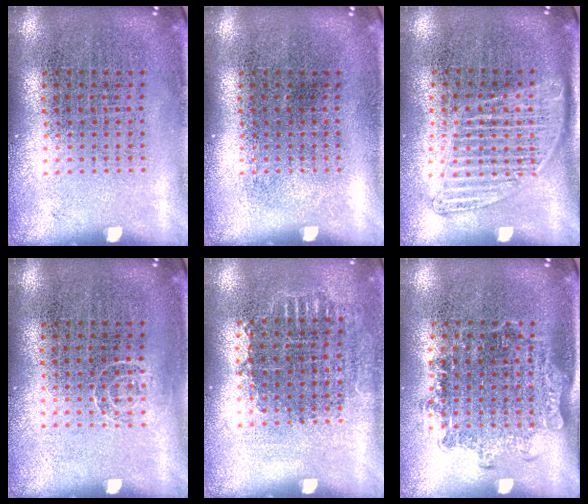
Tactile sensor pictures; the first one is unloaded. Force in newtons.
{"total": 0.0}
{"total": 1.4, "press": 1.3, "slide": 0.6}
{"total": 0.6, "press": 0.4, "slide": 0.4}
{"total": 0.7, "press": 0.7, "slide": 0.1}
{"total": 1.4, "press": 1.1, "slide": 0.8}